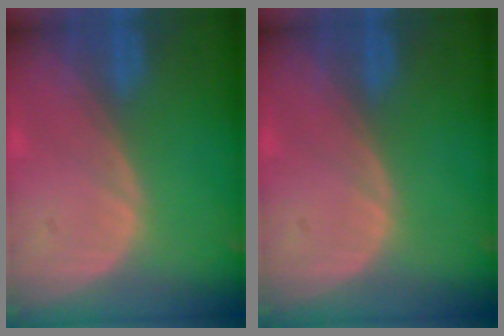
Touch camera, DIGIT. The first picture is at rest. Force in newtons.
{"total": 0.0}